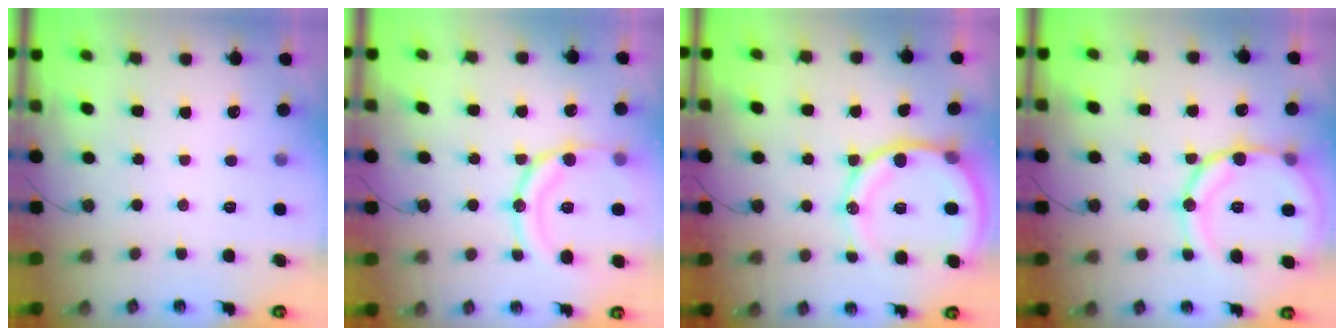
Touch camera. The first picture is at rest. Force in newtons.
{"total": 15.3, "press": 15.2, "slide": 2.0}
{"total": 14.8, "press": 14.6, "slide": 2.0}
{"total": 16.9, "press": 16.8, "slide": 1.9}